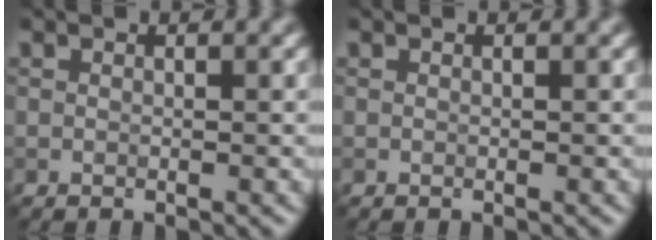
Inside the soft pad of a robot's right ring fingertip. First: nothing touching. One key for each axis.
{"total": 0.0}